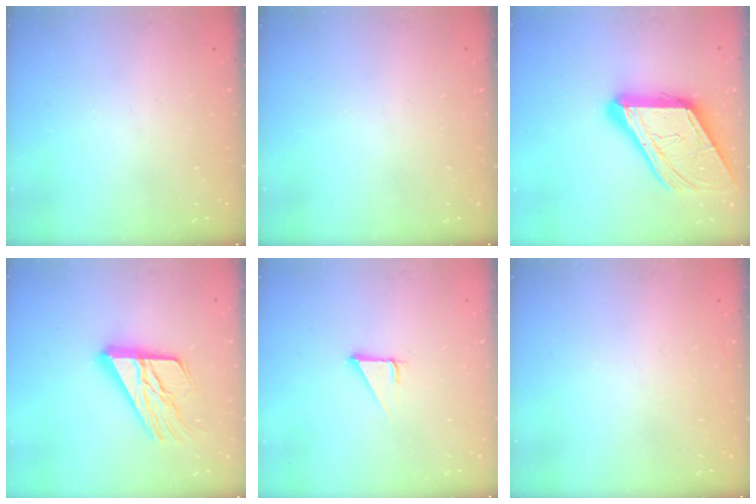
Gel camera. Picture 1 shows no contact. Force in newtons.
{"total": 0.0}
{"total": 20.1, "press": 20.1, "slide": 1.8}
{"total": 18.2, "press": 18.1, "slide": 1.8}
{"total": 2.8, "press": 2.8, "slide": 0.1}
{"total": 1.4, "press": 1.3, "slide": 0.2}